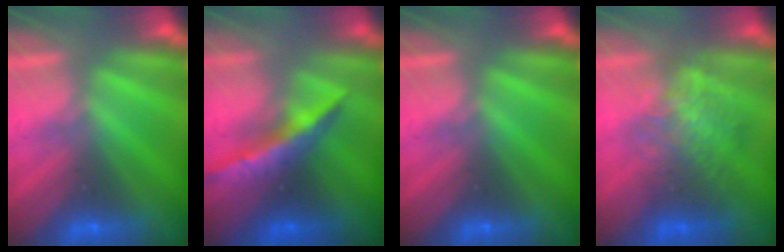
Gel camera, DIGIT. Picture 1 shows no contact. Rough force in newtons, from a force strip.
{"total": 8.3}
{"total": 0.0}
{"total": 2.2}